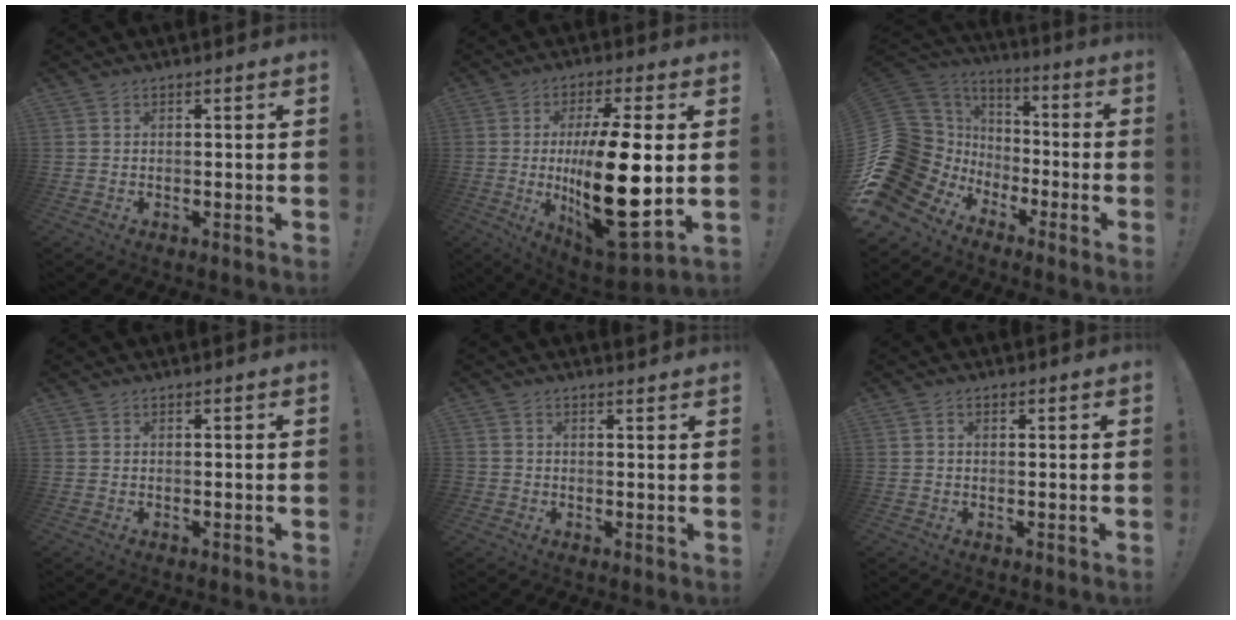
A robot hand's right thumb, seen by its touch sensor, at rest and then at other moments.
{"total": 22.5, "force": [-0.6, 7.0, 21.4], "torque": [-0.385, -0.020, -0.010]}
{"total": 20.3, "force": [-3.3, 16.2, 11.8], "torque": [-0.233, 0.002, -0.008]}
{"total": 0.0}
{"total": 1.5, "force": [0.9, 1.2, 0.3], "torque": [0.003, -0.003, 0.018]}
{"total": 0.9, "force": [0.4, 0.6, 0.5], "torque": [-0.003, 0.001, 0.005]}